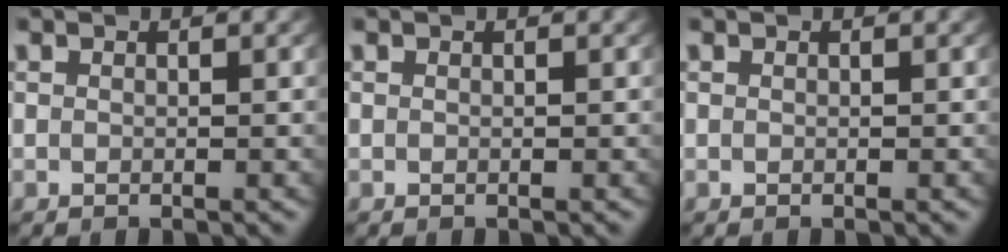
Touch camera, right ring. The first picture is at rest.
{"total": 0.0}
{"total": 0.0}